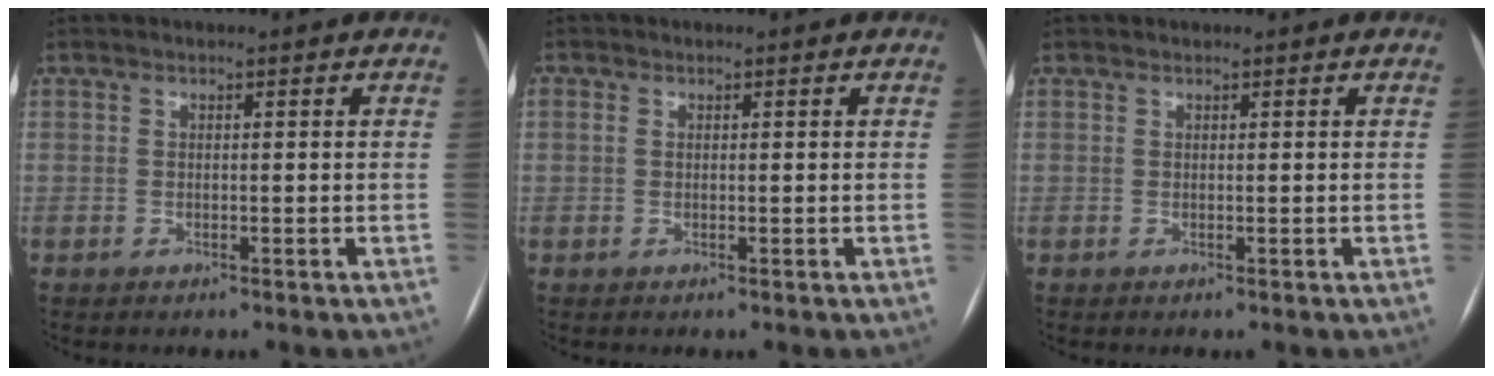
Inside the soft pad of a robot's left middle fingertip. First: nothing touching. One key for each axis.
{"total": 0.8, "fx": -0.4, "fy": -0.6, "fz": -0.1, "tx": -0.001, "ty": -0.002, "tz": -0.008}
{"total": 0.0}